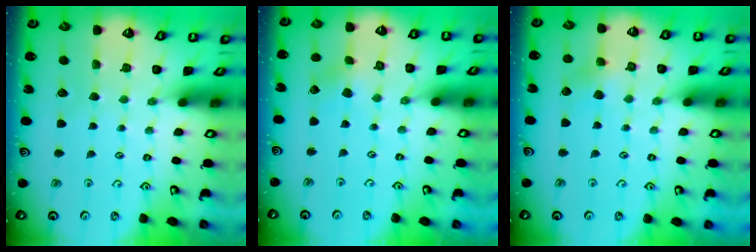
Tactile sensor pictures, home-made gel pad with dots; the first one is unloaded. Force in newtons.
{"total": 1.8, "press": 1.7, "slide": 0.6}
{"total": 3.8, "press": 3.8, "slide": 0.5}